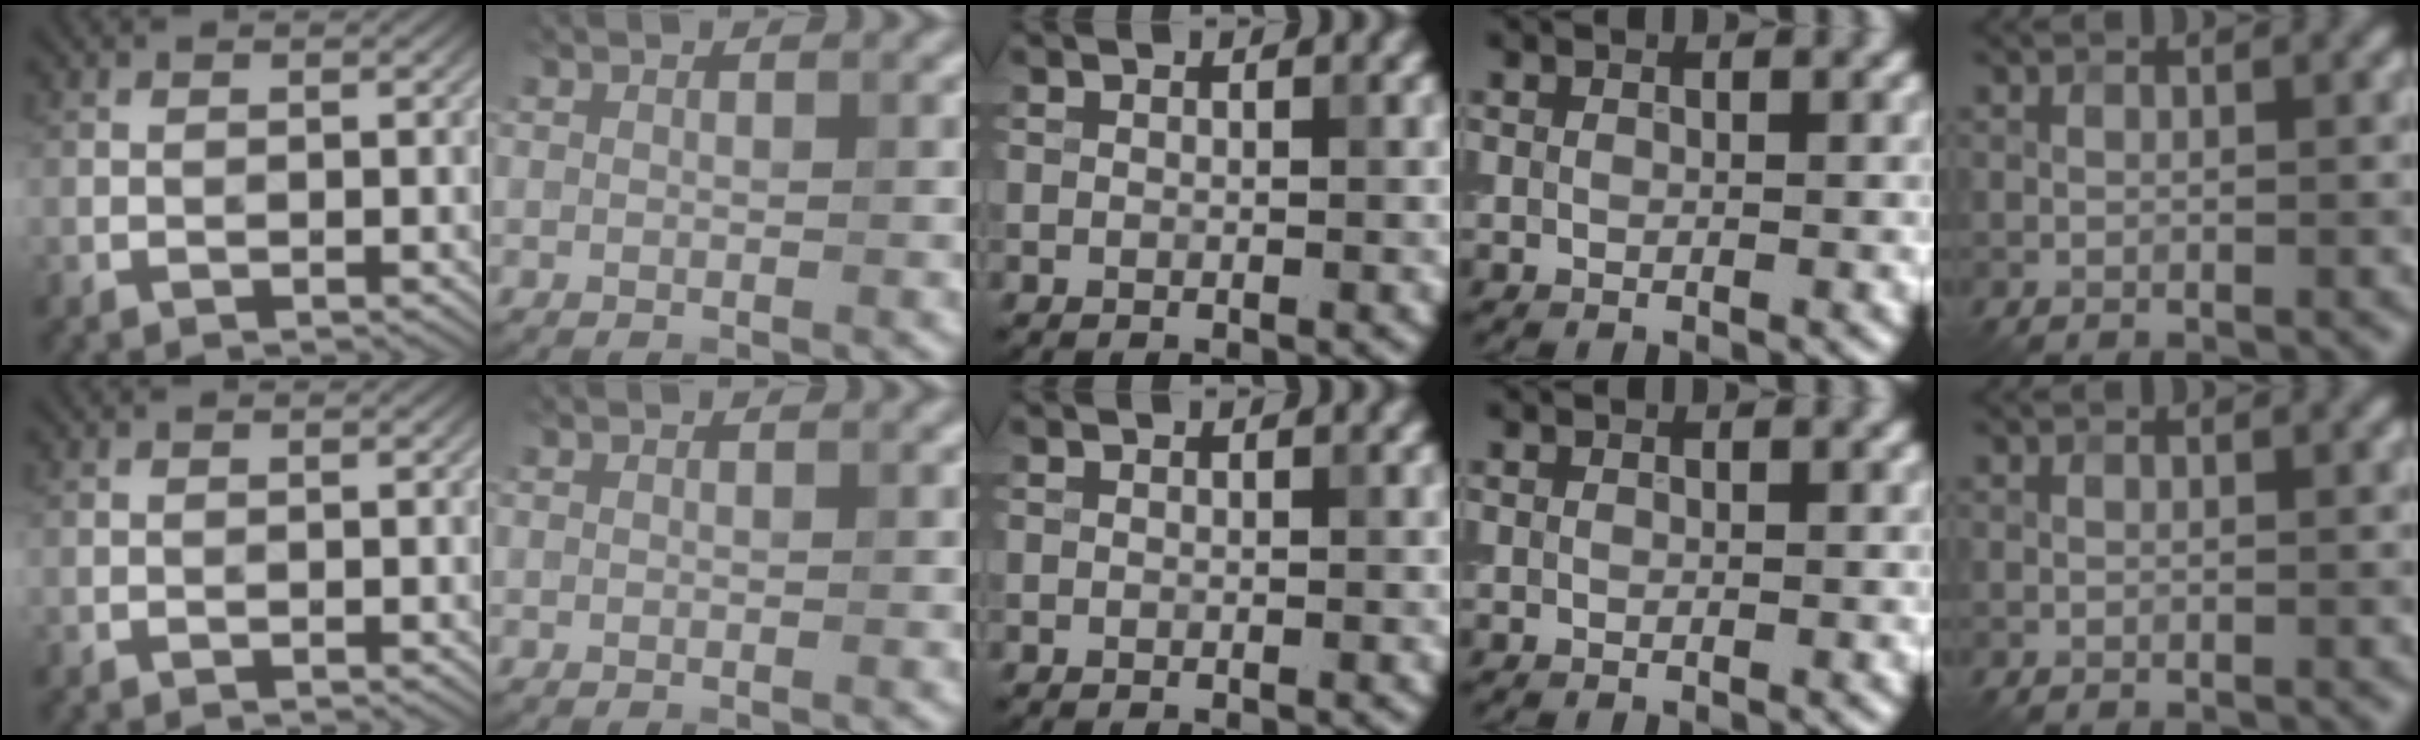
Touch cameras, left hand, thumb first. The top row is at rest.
{}